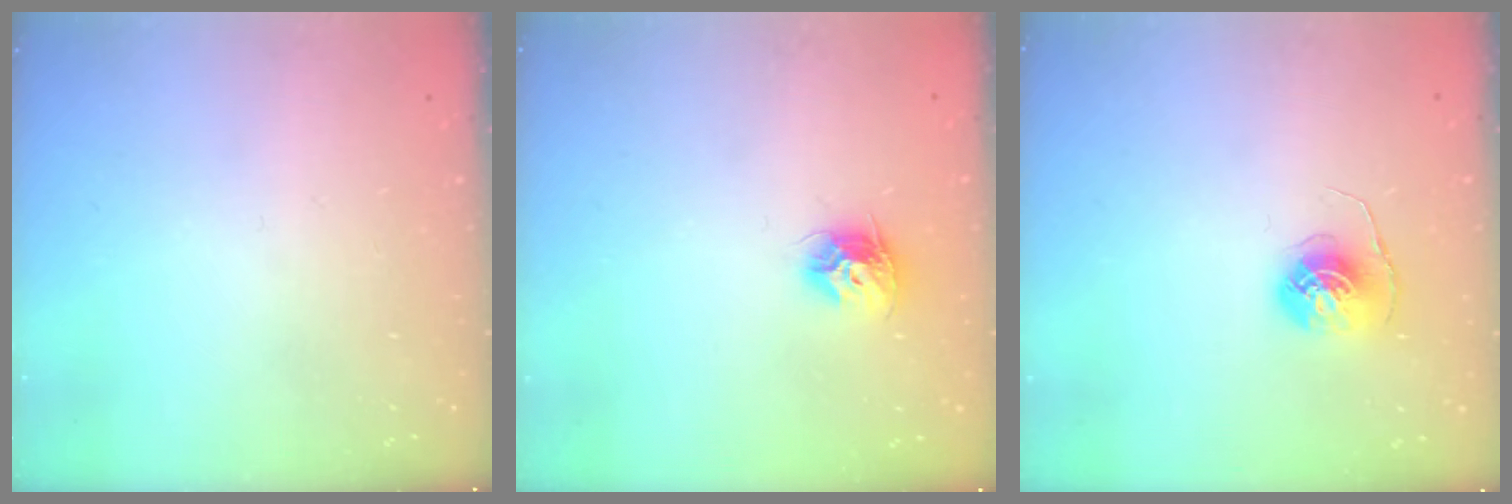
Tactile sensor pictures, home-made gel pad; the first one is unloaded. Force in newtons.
{"total": 8.9, "press": 8.9, "slide": 0.1}
{"total": 6.0, "press": 6.0, "slide": 0.3}